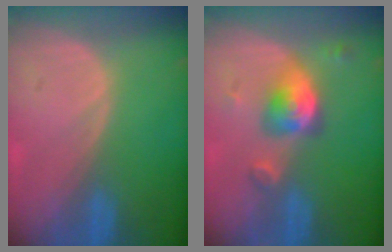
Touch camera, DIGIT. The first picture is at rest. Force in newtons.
{"total": 5.1, "press": 5.1, "slide": 0.2}